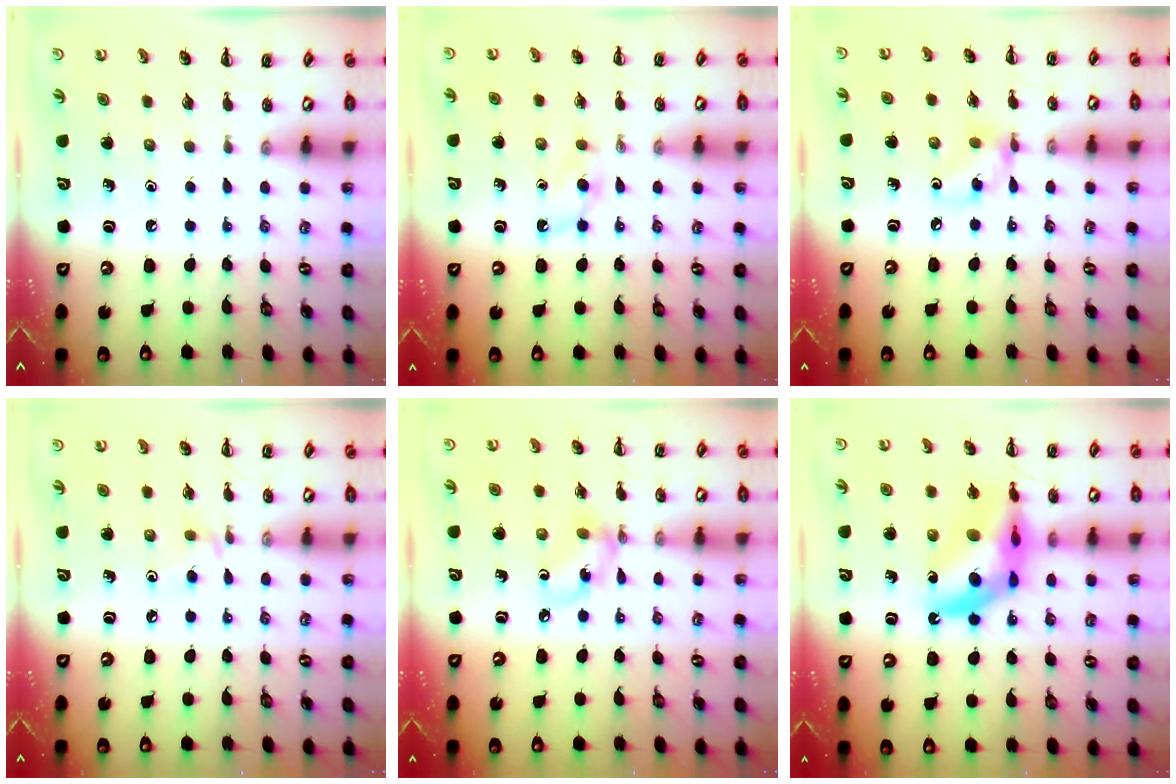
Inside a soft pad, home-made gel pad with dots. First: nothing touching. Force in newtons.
{"total": 3.9, "press": 3.7, "slide": 1.2}
{"total": 6.2, "press": 6.2, "slide": 0.4}
{"total": 3.5, "press": 3.3, "slide": 1.2}
{"total": 6.3, "press": 6.3, "slide": 0.5}
{"total": 13.7, "press": 13.1, "slide": 4.0}